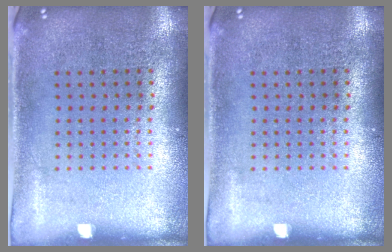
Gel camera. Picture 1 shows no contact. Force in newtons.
{"total": 0.0}